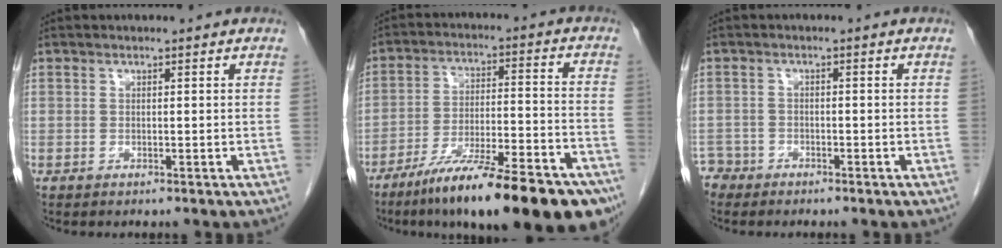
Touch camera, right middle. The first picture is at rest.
{"total": 22.5, "force": [-16.4, 3.4, 15.1], "torque": [-0.171, -0.002, -0.260]}
{"total": 3.0, "force": [-2.7, 1.3, -0.6], "torque": [0.010, 0.003, -0.054]}